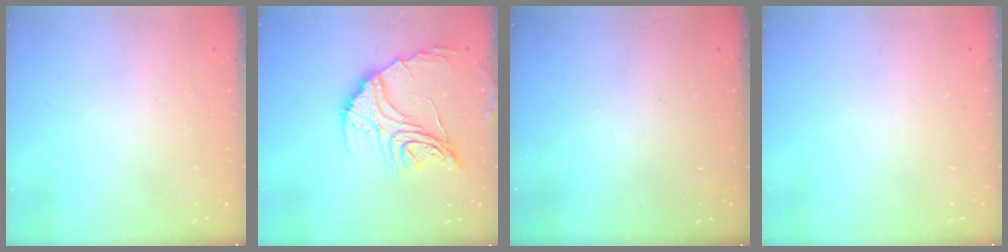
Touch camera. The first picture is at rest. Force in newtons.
{"total": 18.3, "press": 18.3, "slide": 1.8}
{"total": 3.3, "press": 3.3, "slide": 0.1}
{"total": 0.0}